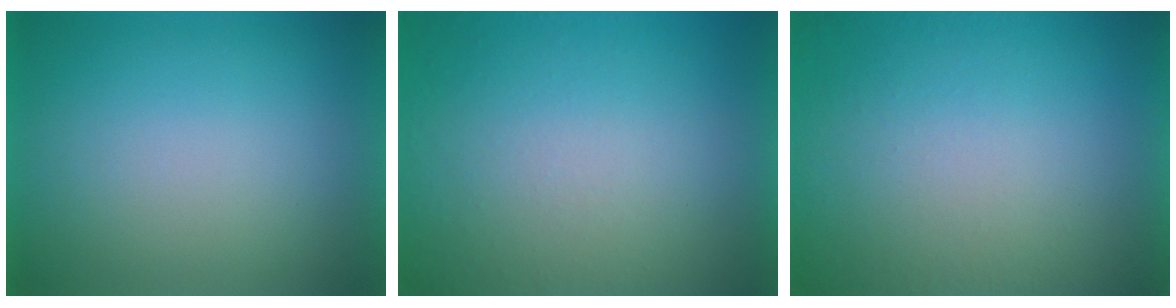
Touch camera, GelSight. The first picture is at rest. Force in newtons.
{"total": 8.4}
{"total": 1.2}